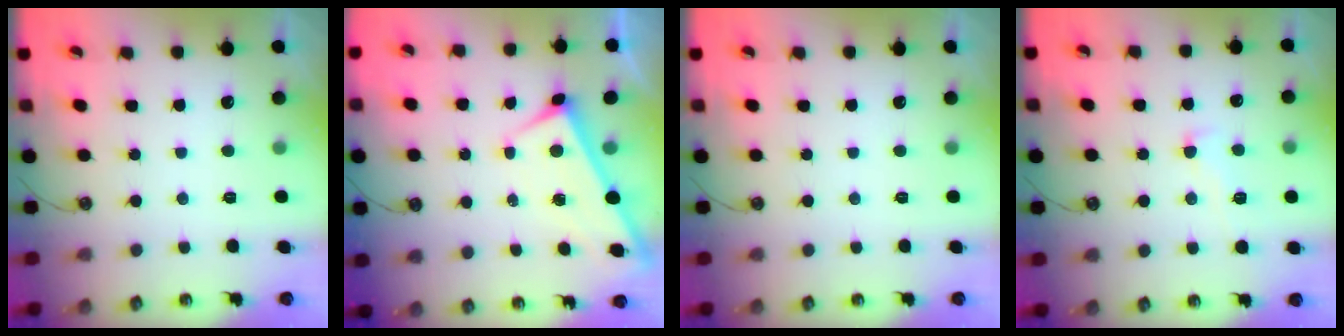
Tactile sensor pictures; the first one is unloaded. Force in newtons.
{"total": 1.8, "press": 1.8, "slide": 0.1}
{"total": 0.0}
{"total": 1.6, "press": 1.4, "slide": 0.7}